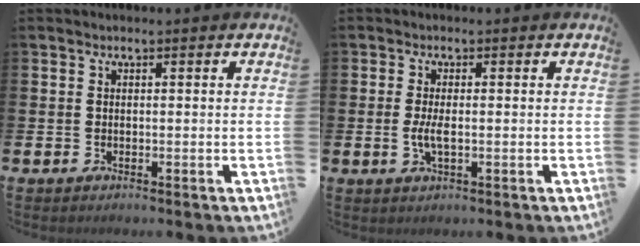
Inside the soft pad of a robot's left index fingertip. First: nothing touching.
{"total": 2.5, "force": [-0.2, 0.8, 2.4], "torque": [-0.040, 0.000, -0.006]}